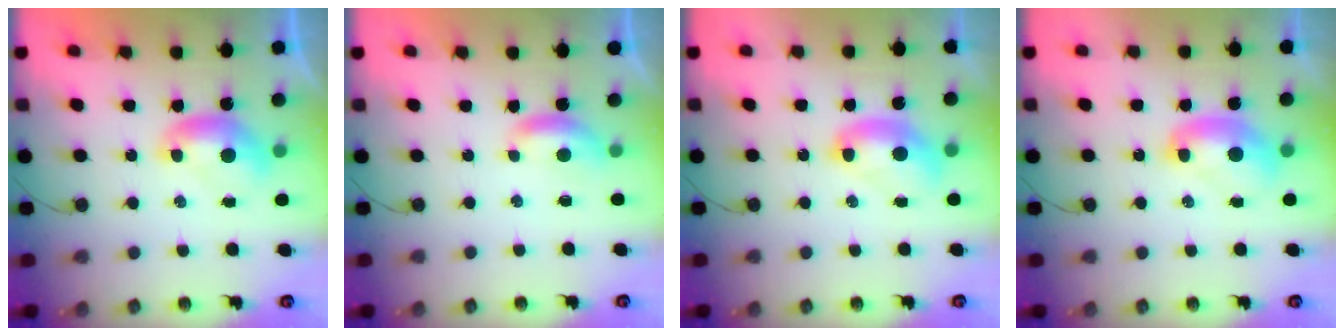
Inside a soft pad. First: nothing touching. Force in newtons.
{"total": 1.6, "press": 1.6, "slide": 0.3}
{"total": 2.7, "press": 2.7, "slide": 0.1}
{"total": 2.4, "press": 2.4, "slide": 0.2}